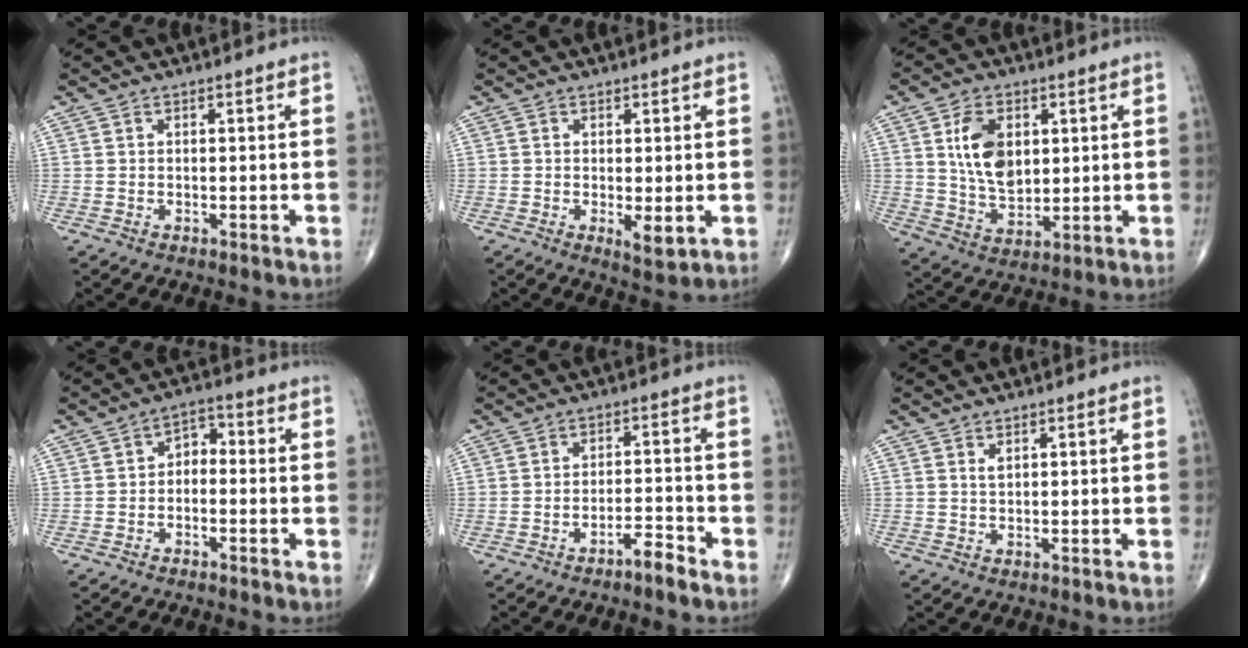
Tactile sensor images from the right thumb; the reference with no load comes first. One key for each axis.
{"total": 3.5, "fx": -0.5, "fy": 1.2, "fz": 3.2, "tx": -0.050, "ty": -0.012, "tz": -0.005}
{"total": 10.8, "fx": 2.7, "fy": 6.8, "fz": 7.9, "tx": -0.125, "ty": -0.016, "tz": 0.057}
{"total": 3.9, "fx": -1.0, "fy": 2.6, "fz": 2.6, "tx": -0.026, "ty": 0.029, "tz": -0.030}
{"total": 3.7, "fx": -2.9, "fy": 0.6, "fz": 2.2, "tx": -0.036, "ty": 0.026, "tz": -0.050}
{"total": 0.8, "fx": 0.5, "fy": 0.2, "fz": 0.6, "tx": -0.010, "ty": 0.000, "tz": 0.010}